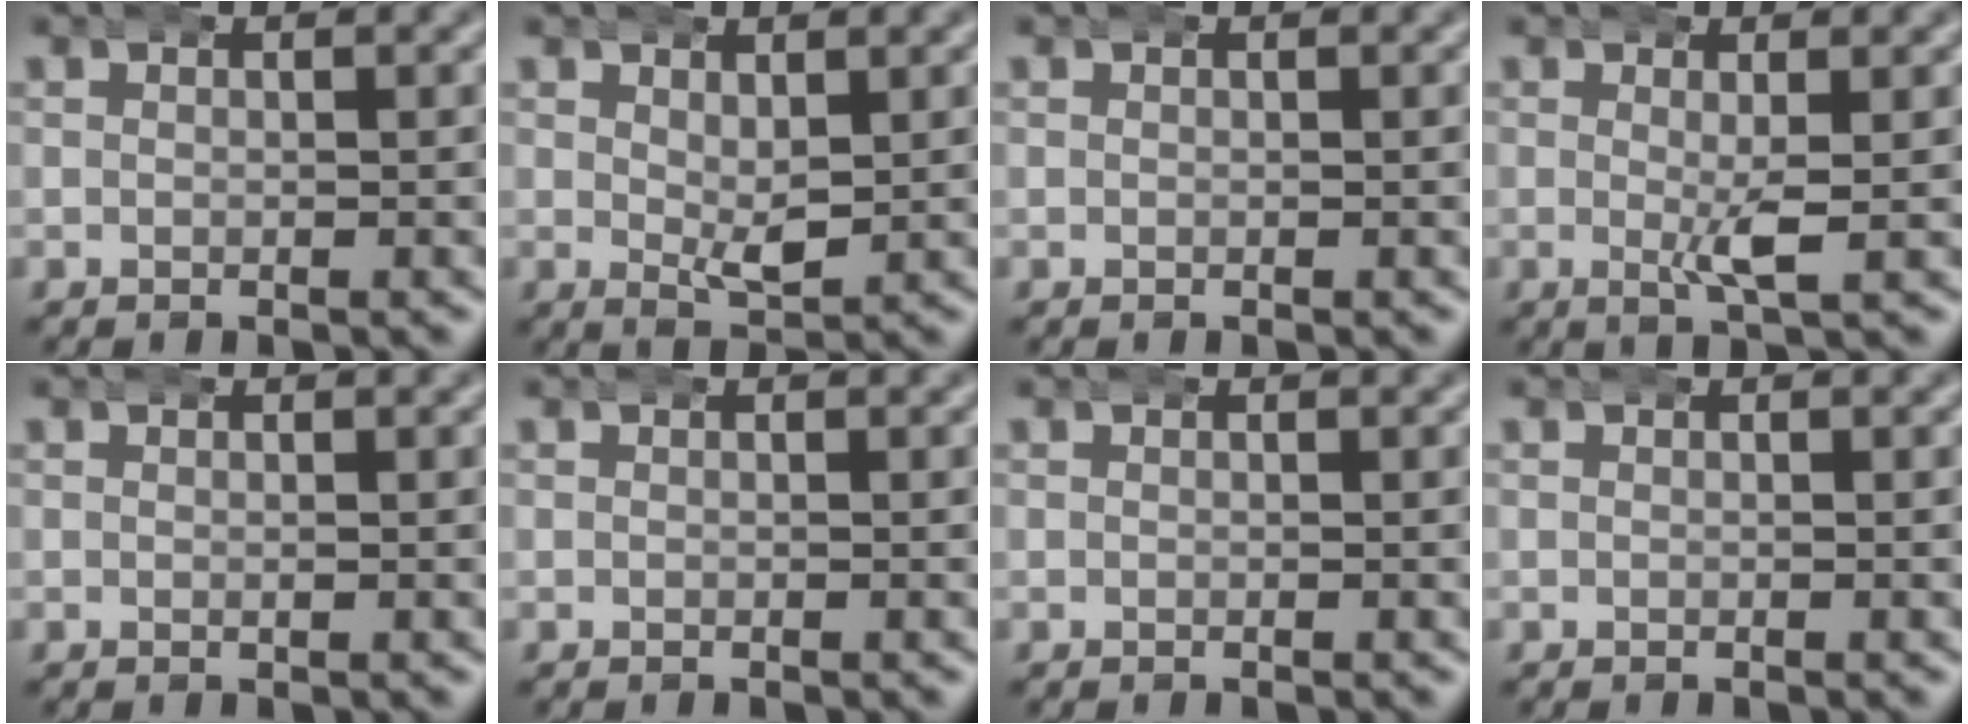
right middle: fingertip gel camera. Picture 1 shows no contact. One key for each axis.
{"total": 2.3, "fx": 0.8, "fy": 0.9, "fz": 2.0, "tx": -0.037, "ty": -0.018, "tz": 0.023}
{"total": 0.0}
{"total": 2.0, "fx": 0.1, "fy": 0.1, "fz": 1.9, "tx": -0.043, "ty": -0.014, "tz": 0.008}
{"total": 0.0}
{"total": 0.0}
{"total": 0.0}
{"total": 0.0}